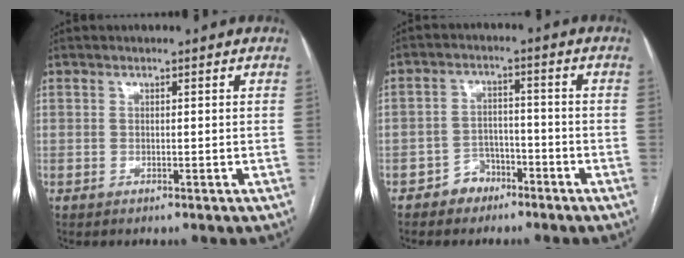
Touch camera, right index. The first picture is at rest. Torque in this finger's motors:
{"motor_torque": [-0.46, 0.21, -0.67, -0.21]}